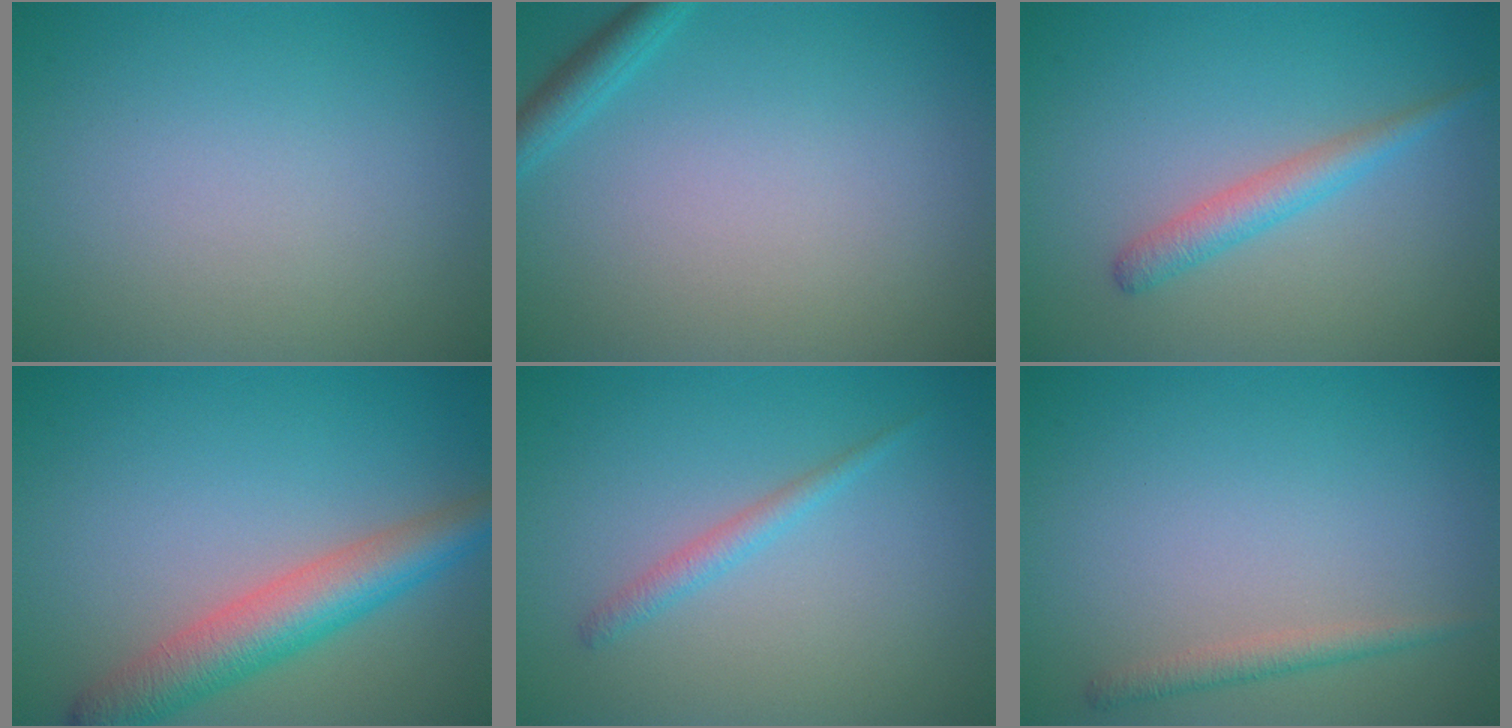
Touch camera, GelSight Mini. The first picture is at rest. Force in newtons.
{"total": 1.7, "press": 1.7, "slide": 0.1}
{"total": 2.3, "press": 2.3, "slide": 0.0}
{"total": 5.6, "press": 5.6, "slide": 0.1}
{"total": 1.4, "press": 1.4, "slide": 0.1}
{"total": 1.5, "press": 1.5, "slide": 0.1}